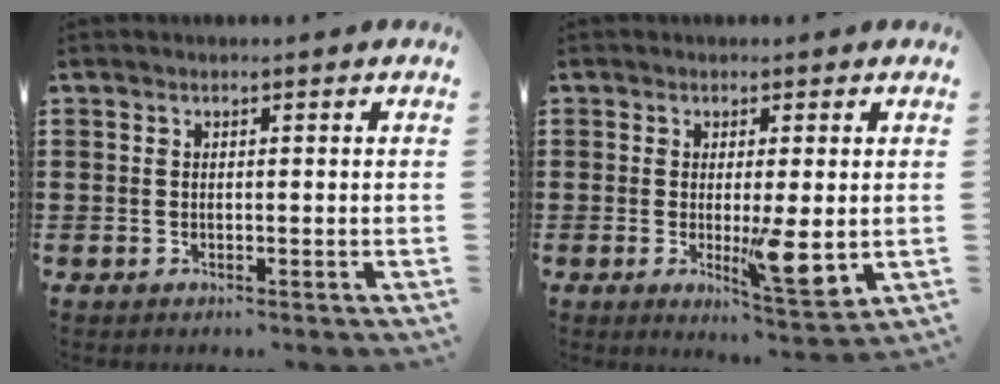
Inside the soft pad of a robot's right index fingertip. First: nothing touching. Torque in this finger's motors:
{"motor_torque": [1.69, 0.25, 0.44, 0.20]}